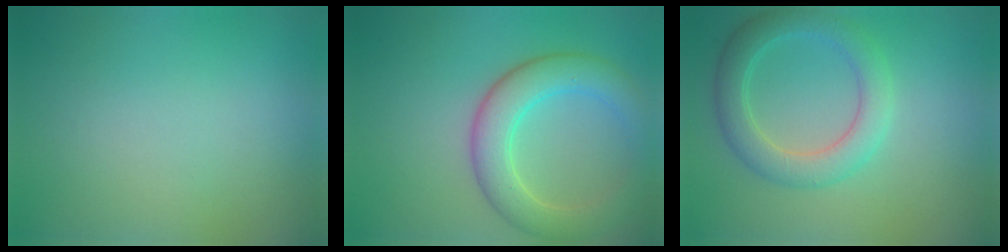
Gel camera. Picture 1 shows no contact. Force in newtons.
{"total": 5.6, "press": 5.6, "slide": 0.2}
{"total": 4.2, "press": 4.2, "slide": 0.1}